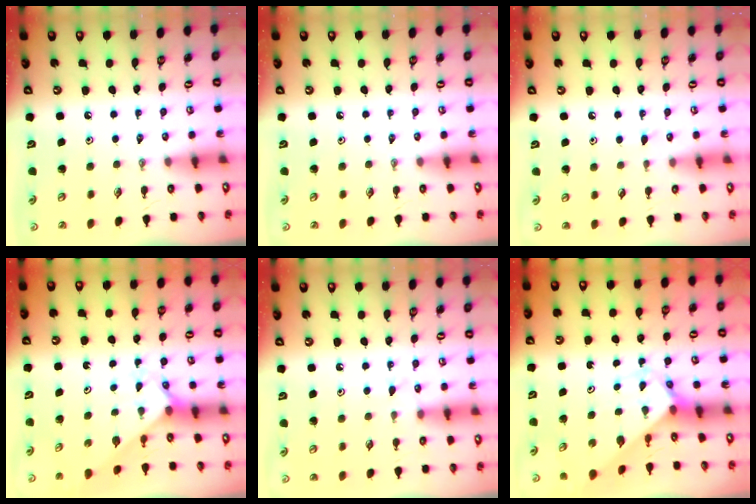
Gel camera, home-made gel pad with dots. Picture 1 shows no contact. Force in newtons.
{"total": 0.0}
{"total": 5.9, "press": 5.8, "slide": 0.8}
{"total": 2.5, "press": 2.5, "slide": 0.2}
{"total": 5.0, "press": 4.9, "slide": 0.7}
{"total": 2.6, "press": 2.6, "slide": 0.2}